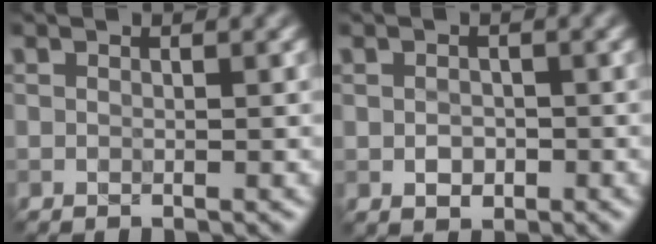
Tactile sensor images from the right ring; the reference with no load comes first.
{"total": 1.3, "force": [-0.3, 1.1, 0.6], "torque": [-0.010, 0.000, -0.009]}